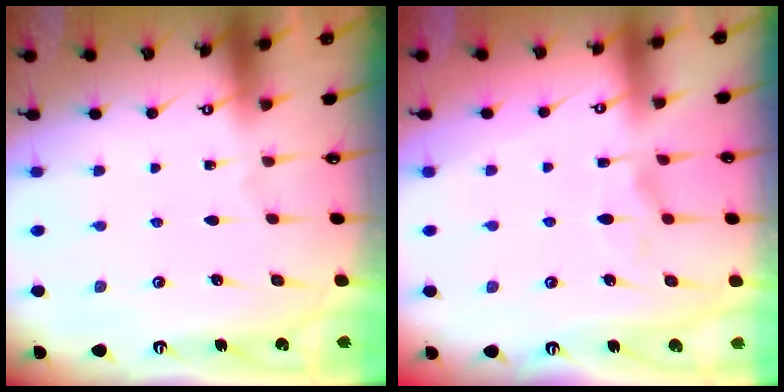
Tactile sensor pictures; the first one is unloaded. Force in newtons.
{"total": 2.3, "press": 2.1, "slide": 0.9}